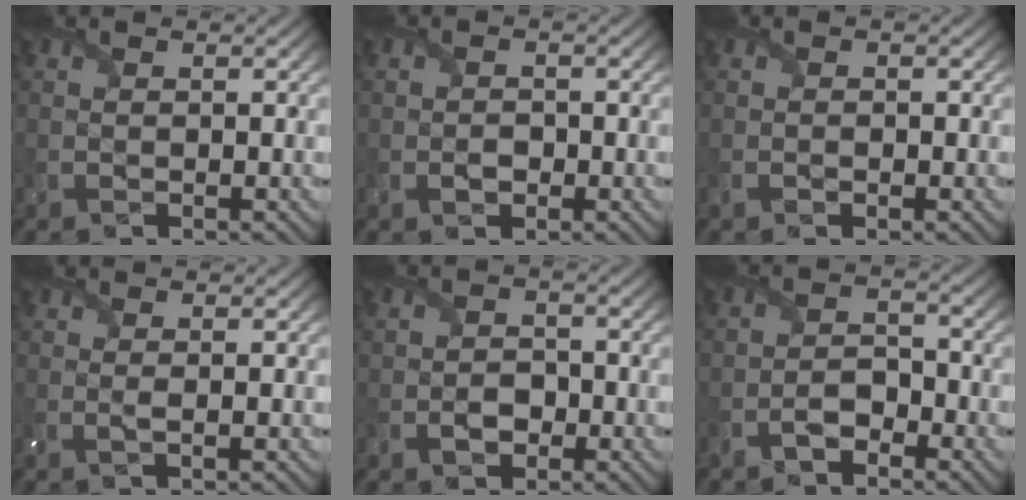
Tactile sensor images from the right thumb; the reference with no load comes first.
{"total": 1.6, "force": [-0.6, 1.3, 0.9], "torque": [-0.016, -0.004, -0.012]}
{"total": 0.9, "force": [-0.4, 0.6, 0.5], "torque": [-0.008, -0.004, -0.007]}
{"total": 0.7, "force": [0.1, 0.0, 0.7], "torque": [-0.019, 0.001, -0.001]}
{"total": 2.6, "force": [-1.1, 1.9, 1.3], "torque": [-0.019, -0.002, -0.023]}
{"total": 2.9, "force": [-2.1, 1.4, 1.5], "torque": [-0.027, 0.006, -0.046]}